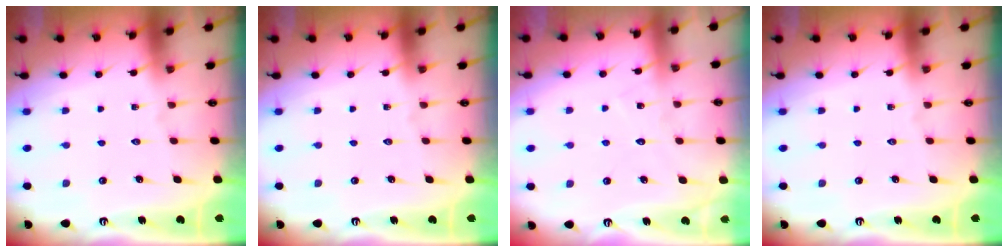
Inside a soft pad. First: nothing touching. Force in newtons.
{"total": 0.0}
{"total": 6.3, "press": 6.3, "slide": 0.2}
{"total": 0.0}